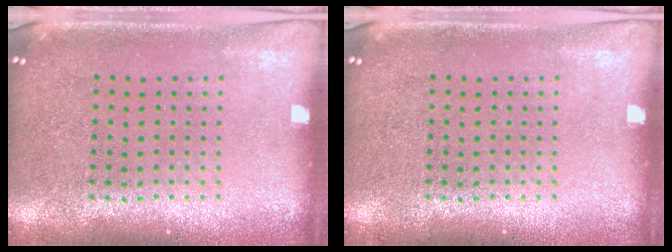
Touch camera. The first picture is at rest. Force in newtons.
{"total": 0.0}